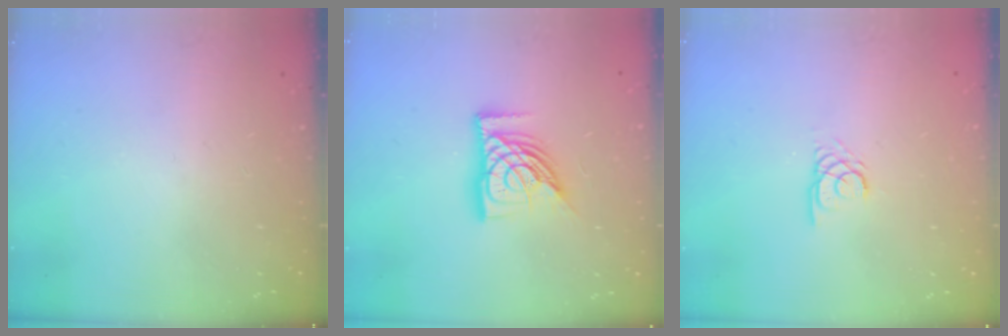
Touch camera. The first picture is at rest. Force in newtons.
{"total": 14.1, "press": 14.0, "slide": 1.8}
{"total": 2.4, "press": 2.4, "slide": 0.2}